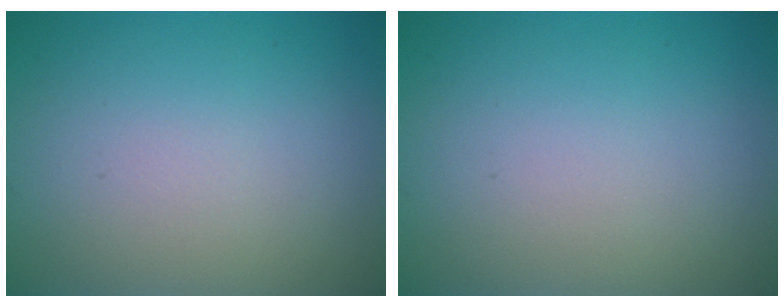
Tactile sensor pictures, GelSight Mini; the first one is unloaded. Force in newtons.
{"total": 0.0}